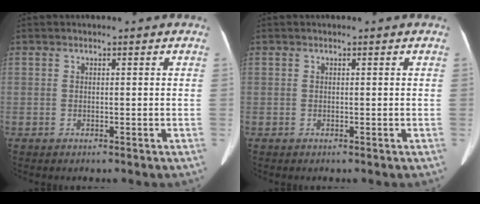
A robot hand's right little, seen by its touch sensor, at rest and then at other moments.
{"total": 0.0}